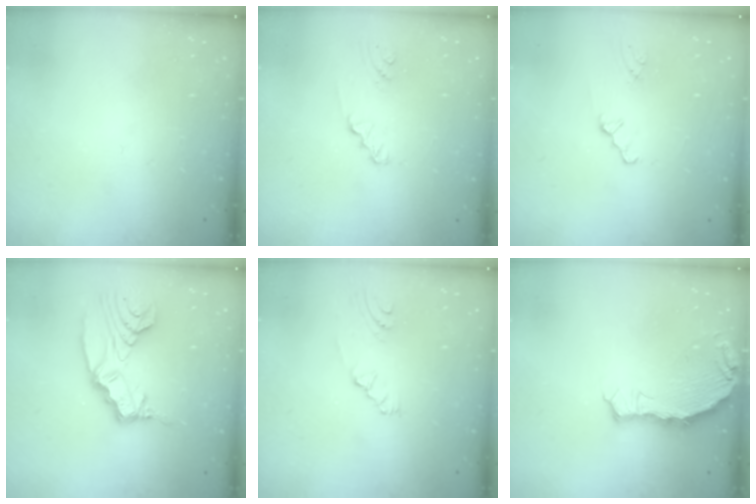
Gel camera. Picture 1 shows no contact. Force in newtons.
{"total": 1.5, "press": 1.5, "slide": 0.1}
{"total": 1.0, "press": 0.9, "slide": 0.3}
{"total": 11.1, "press": 11.0, "slide": 1.3}
{"total": 5.7, "press": 2.4, "slide": 5.2}
{"total": 7.0, "press": 5.6, "slide": 4.3}